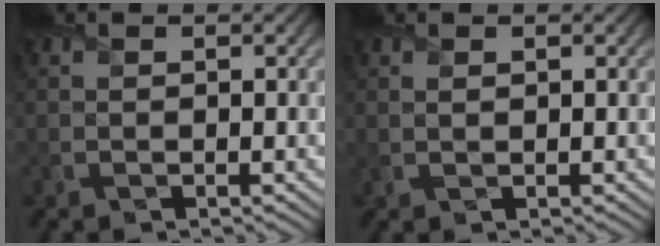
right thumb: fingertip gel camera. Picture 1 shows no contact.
{"total": 0.8, "force": [0.4, 0.4, 0.4], "torque": [-0.014, -0.003, 0.011]}